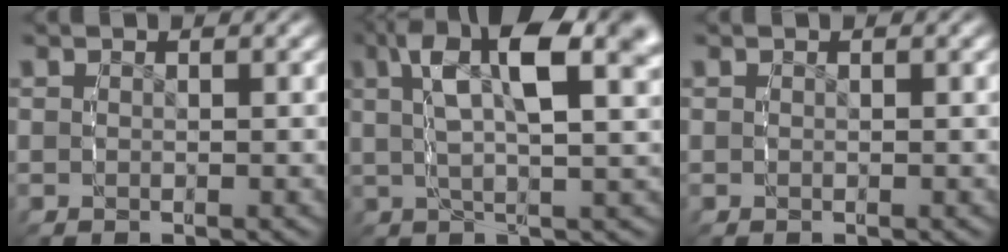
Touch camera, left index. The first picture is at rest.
{"total": 10.2, "force": [4.1, 3.6, 8.6], "torque": [-0.133, 0.016, 0.057]}
{"total": 0.0}